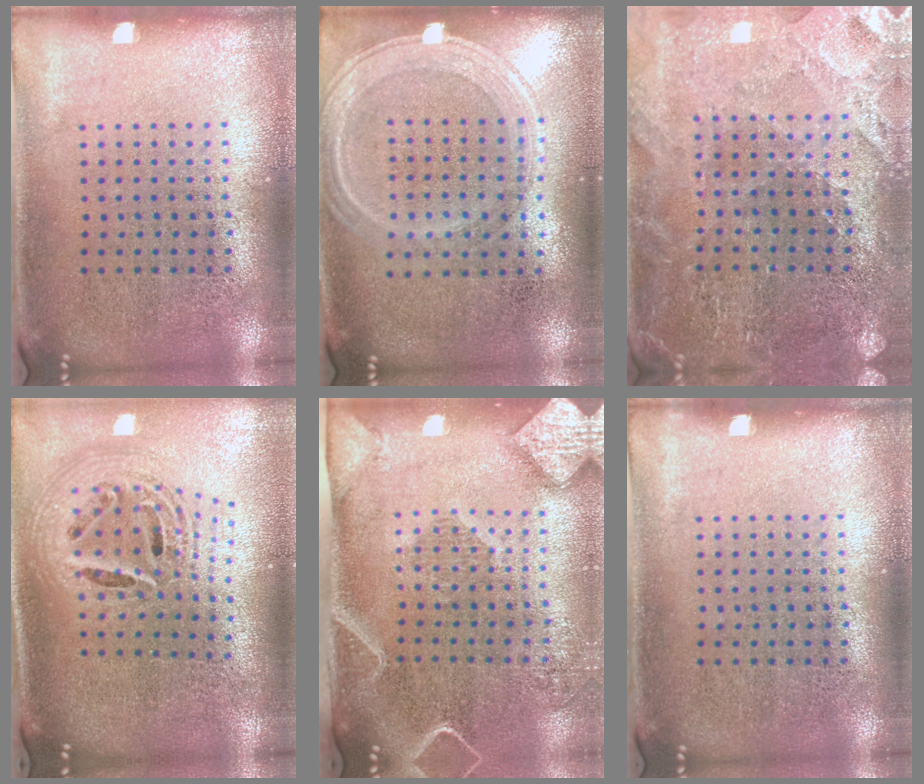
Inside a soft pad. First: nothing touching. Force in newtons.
{"total": 1.2, "press": 1.2, "slide": 0.4}
{"total": 1.7, "press": 1.7, "slide": 0.2}
{"total": 2.3, "press": 1.7, "slide": 1.5}
{"total": 2.5, "press": 1.9, "slide": 1.5}
{"total": 0.0}